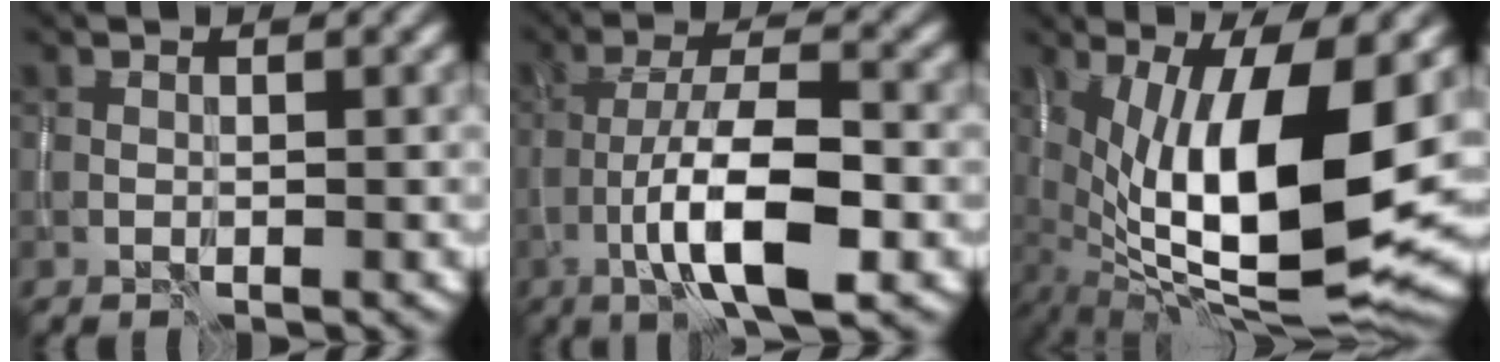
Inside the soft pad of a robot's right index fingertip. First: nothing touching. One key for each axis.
{"total": 8.7, "fx": -3.5, "fy": 2.5, "fz": 7.6, "tx": -0.127, "ty": 0.009, "tz": -0.067}
{"total": 15.4, "fx": 0.4, "fy": 5.3, "fz": 14.4, "tx": -0.242, "ty": -0.004, "tz": 0.010}